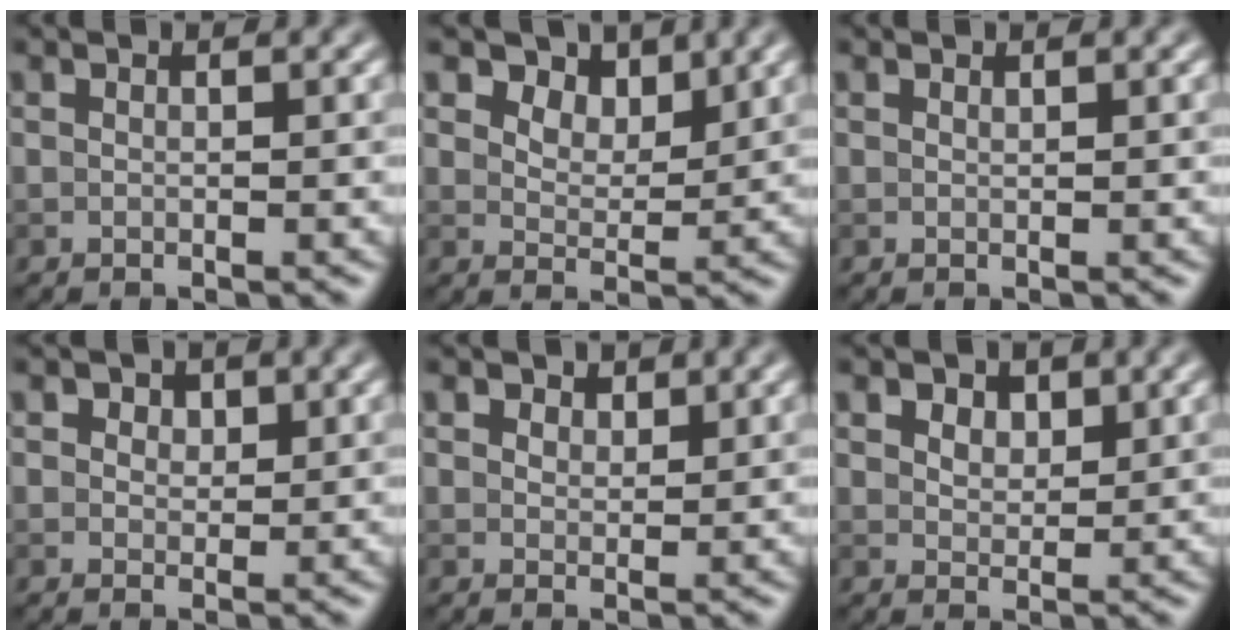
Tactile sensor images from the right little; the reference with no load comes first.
{"total": 5.4, "force": [4.0, 2.9, 2.2], "torque": [-0.059, -0.010, 0.069]}
{"total": 0.0}
{"total": 2.4, "force": [1.4, 1.6, 1.1], "torque": [-0.016, 0.000, 0.012]}
{"total": 2.2, "force": [1.6, 1.3, 0.7], "torque": [-0.017, -0.004, 0.020]}
{"total": 3.5, "force": [2.2, 2.1, 1.7], "torque": [-0.036, 0.008, 0.024]}